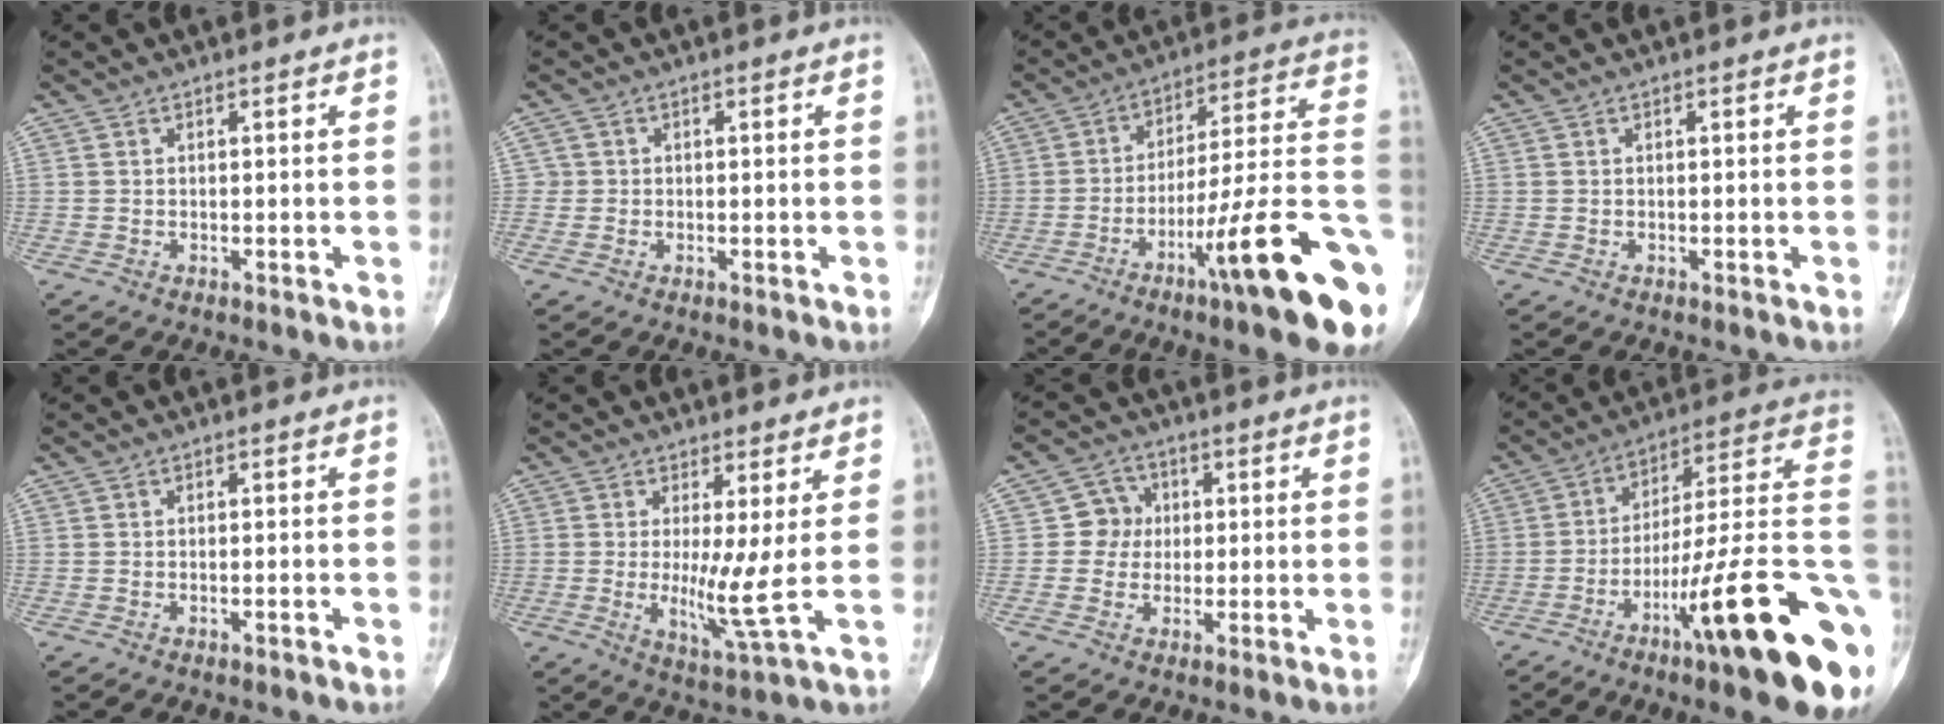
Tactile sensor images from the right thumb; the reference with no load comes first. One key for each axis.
{"total": 1.3, "fx": -0.2, "fy": 1.3, "fz": 0.0, "tx": 0.010, "ty": 0.006, "tz": -0.007}
{"total": 22.9, "fx": -8.7, "fy": 3.0, "fz": 21.0, "tx": -0.252, "ty": 0.041, "tz": -0.127}
{"total": 0.0}
{"total": 0.8, "fx": -0.5, "fy": 0.1, "fz": 0.5, "tx": -0.011, "ty": 0.001, "tz": -0.004}
{"total": 6.4, "fx": 0.5, "fy": 0.1, "fz": 6.4, "tx": -0.129, "ty": -0.032, "tz": 0.011}
{"total": 5.0, "fx": 0.3, "fy": 4.9, "fz": 1.3, "tx": 0.016, "ty": 0.011, "tz": -0.002}
{"total": 26.3, "fx": -8.6, "fy": 3.9, "fz": 24.5, "tx": -0.291, "ty": 0.037, "tz": -0.126}